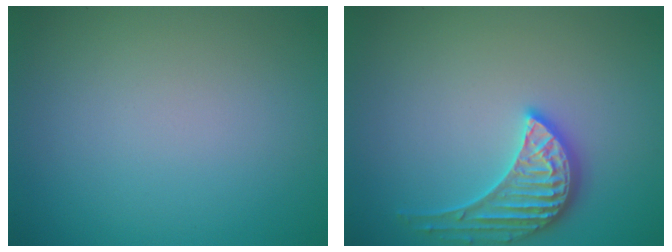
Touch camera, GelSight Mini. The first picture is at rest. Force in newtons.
{"total": 3.3, "press": 3.3, "slide": 0.4}